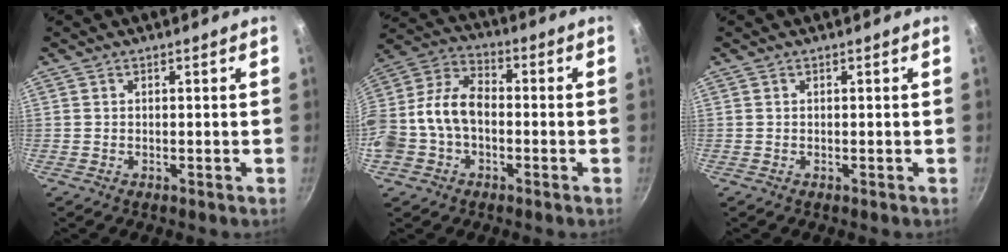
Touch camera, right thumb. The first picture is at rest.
{"total": 13.8, "force": [-2.2, 9.6, 9.8], "torque": [-0.176, 0.049, -0.054]}
{"total": 0.0}